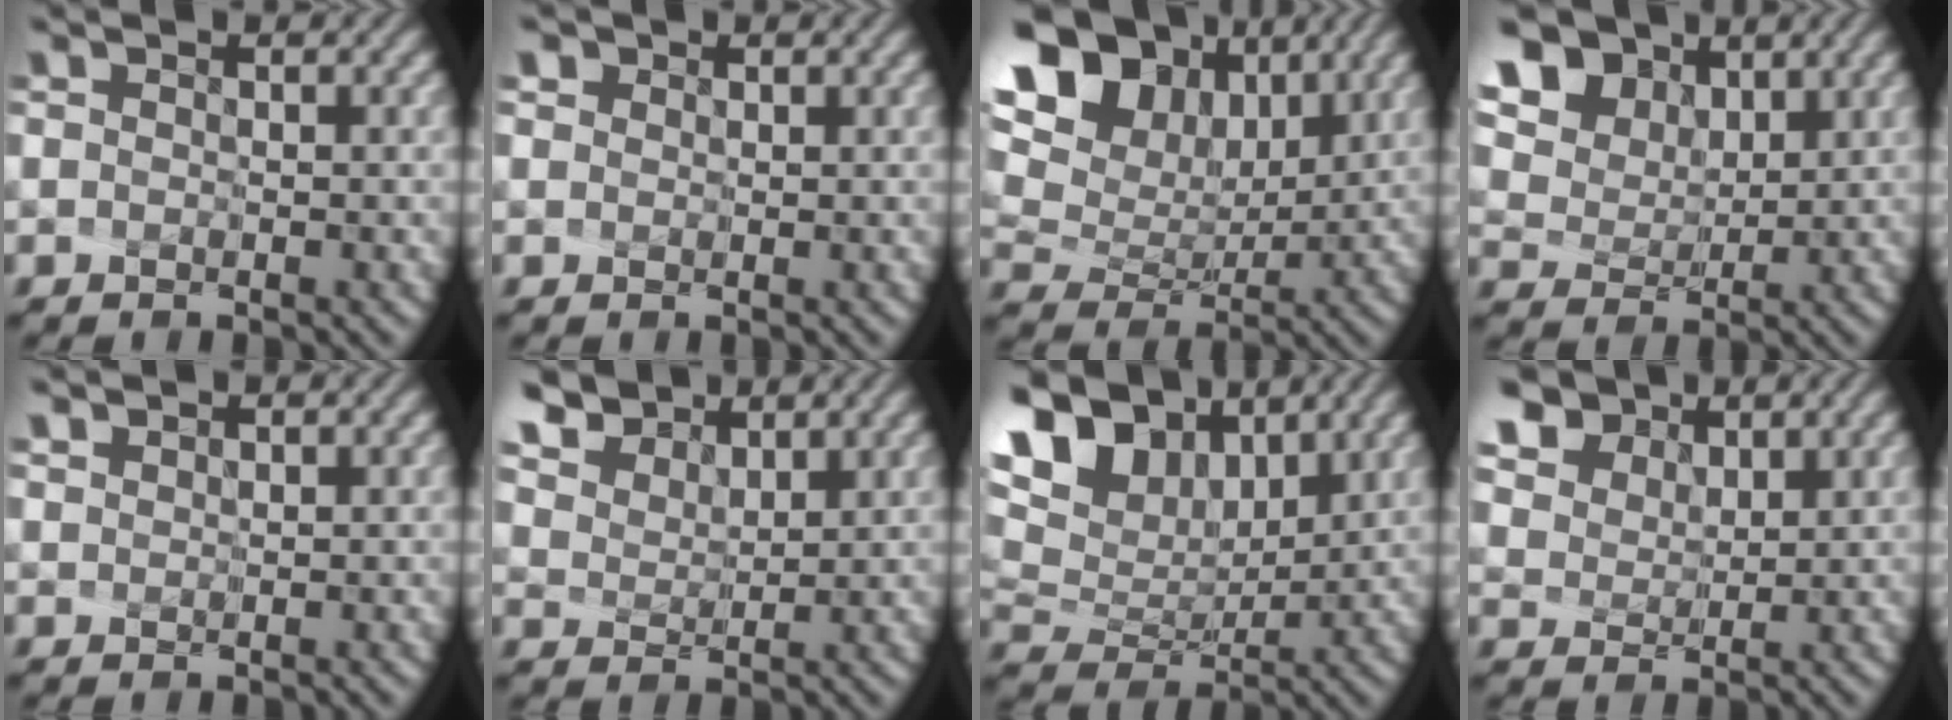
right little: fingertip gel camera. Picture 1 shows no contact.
{"total": 1.7, "force": [0.9, 1.3, 0.5], "torque": [-0.001, 0.019, 0.003]}
{"total": 12.8, "force": [6.0, 8.5, 7.6], "torque": [-0.156, 0.036, 0.107]}
{"total": 12.3, "force": [6.9, 8.6, 5.4], "torque": [-0.157, 0.029, 0.143]}
{"total": 1.1, "force": [1.0, 0.5, 0.2], "torque": [-0.015, 0.014, 0.018]}
{"total": 7.3, "force": [5.6, 4.0, 2.2], "torque": [-0.091, 0.009, 0.110]}
{"total": 11.6, "force": [6.5, 6.6, 7.0], "torque": [-0.163, 0.031, 0.109]}
{"total": 8.8, "force": [5.9, 5.7, 3.1], "torque": [-0.110, 0.020, 0.110]}